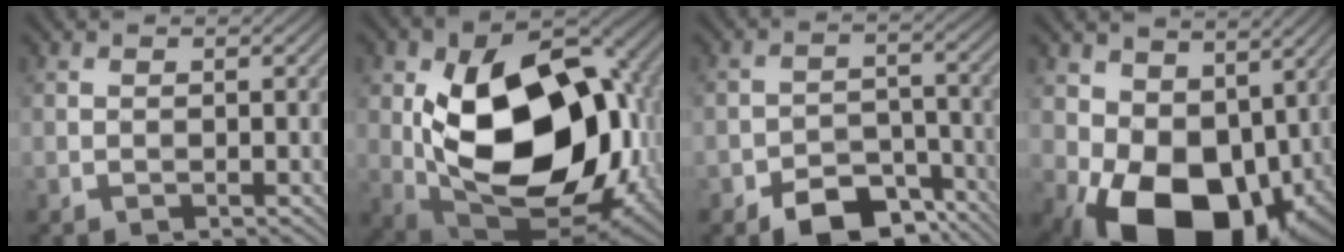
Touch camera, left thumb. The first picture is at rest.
{"total": 19.2, "force": [-0.2, 12.3, 14.7], "torque": [-0.266, -0.036, 0.007]}
{"total": 8.2, "force": [-5.5, 4.4, 4.1], "torque": [-0.060, -0.010, -0.097]}
{"total": 15.4, "force": [-1.3, 10.6, 11.1], "torque": [-0.191, -0.029, -0.016]}